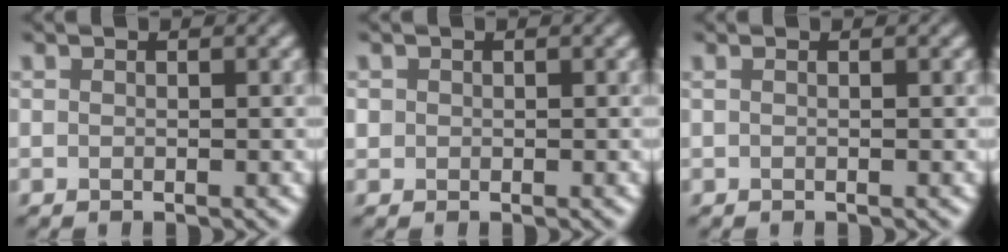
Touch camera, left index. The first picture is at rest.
{"total": 0.5, "force": [0.0, 0.5, 0.0], "torque": [0.002, -0.001, 0.000]}
{"total": 0.6, "force": [0.1, 0.0, 0.6], "torque": [-0.012, 0.005, 0.000]}